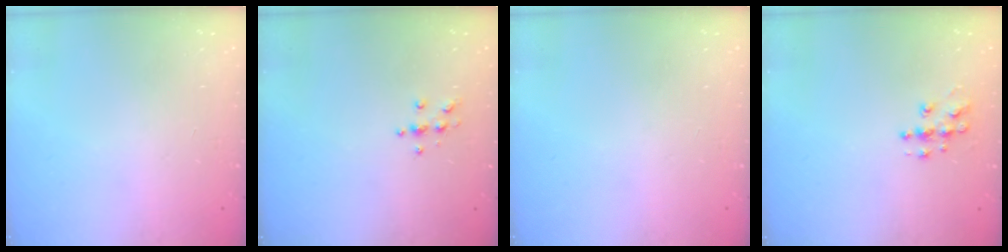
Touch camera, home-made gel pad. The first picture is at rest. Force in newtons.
{"total": 4.5, "press": 4.4, "slide": 0.6}
{"total": 0.0}
{"total": 7.0, "press": 6.9, "slide": 0.3}